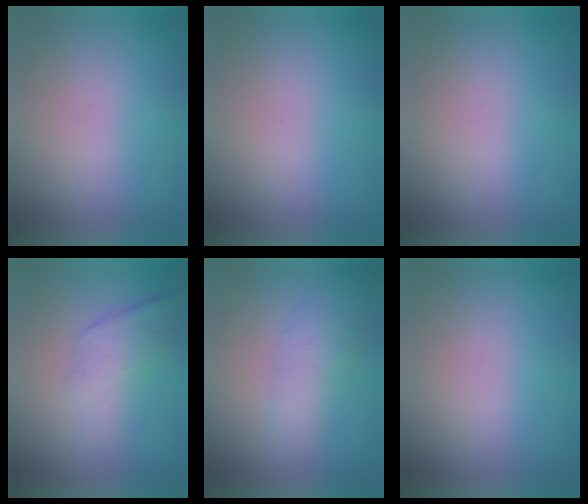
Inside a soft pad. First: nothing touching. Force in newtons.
{"total": 0.0}
{"total": 0.0}
{"total": 2.2}
{"total": 2.2}
{"total": 0.0}